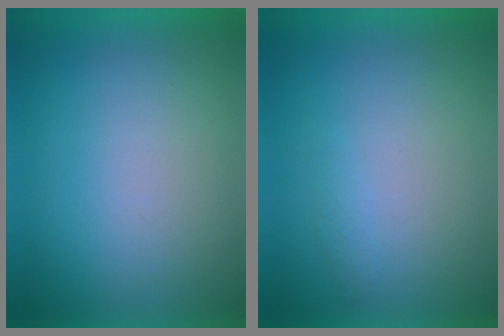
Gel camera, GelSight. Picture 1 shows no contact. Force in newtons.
{"total": 1.2}